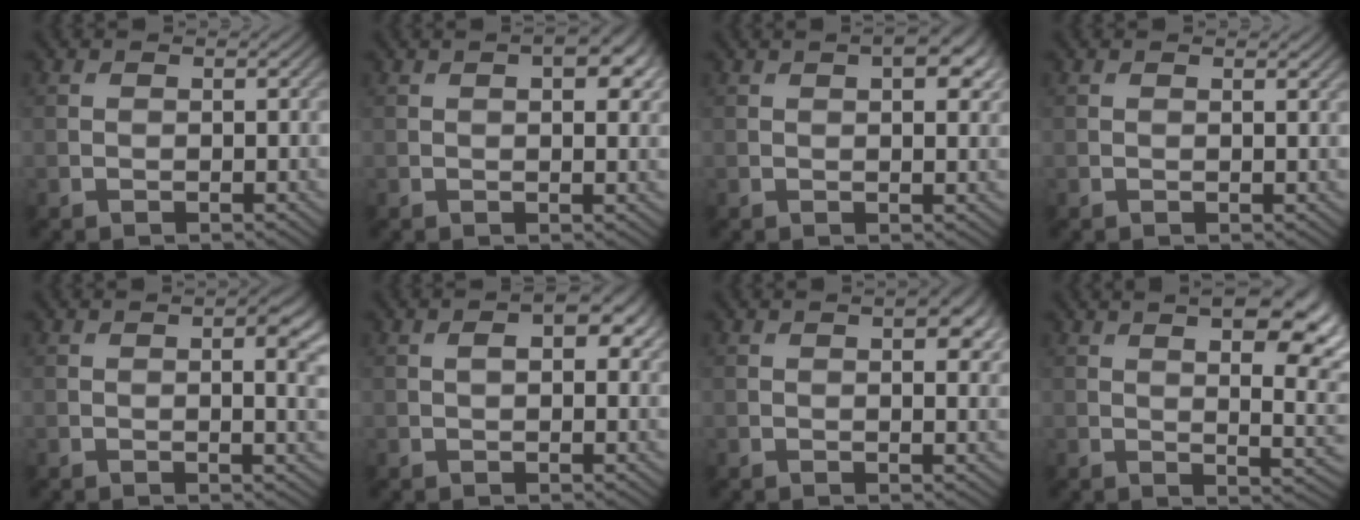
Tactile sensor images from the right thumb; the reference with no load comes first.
{"total": 4.1, "force": [1.5, 1.8, 3.4], "torque": [-0.053, 0.000, 0.022]}
{"total": 4.2, "force": [1.8, 1.7, 3.4], "torque": [-0.056, 0.001, 0.025]}
{"total": 0.7, "force": [0.5, 0.1, 0.5], "torque": [-0.009, -0.002, 0.008]}
{"total": 4.1, "force": [1.2, 1.3, 3.7], "torque": [-0.054, 0.000, 0.019]}
{"total": 4.5, "force": [1.5, 2.2, 3.7], "torque": [-0.058, 0.000, 0.024]}
{"total": 3.7, "force": [1.4, 1.3, 3.1], "torque": [-0.048, 0.000, 0.022]}
{"total": 13.6, "force": [5.7, 4.9, 11.3], "torque": [-0.165, 0.019, 0.077]}